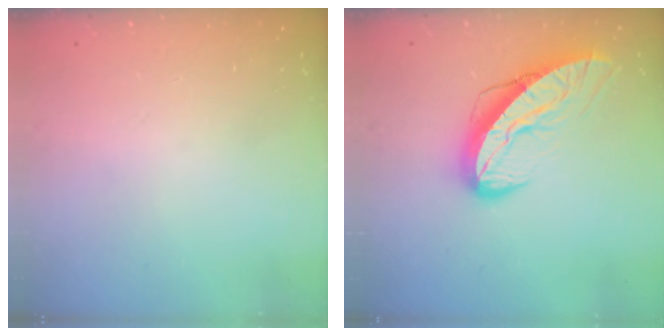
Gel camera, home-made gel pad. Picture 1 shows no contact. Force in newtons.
{"total": 10.6, "press": 10.6, "slide": 0.9}